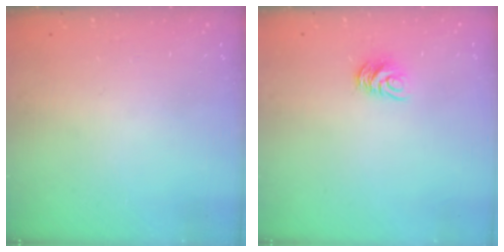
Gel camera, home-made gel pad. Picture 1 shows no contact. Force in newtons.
{"total": 7.5, "press": 7.5, "slide": 0.5}